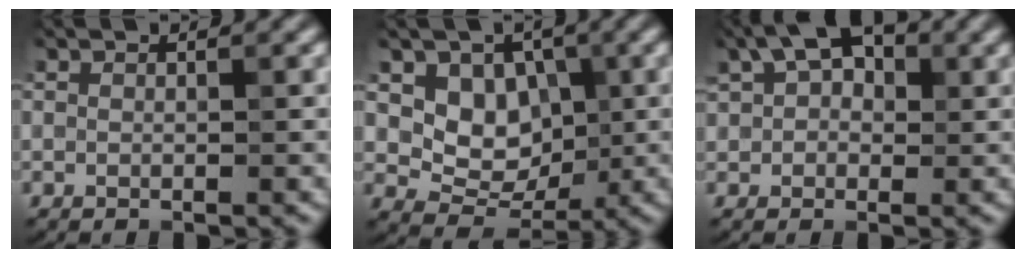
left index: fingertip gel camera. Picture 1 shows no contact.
{"total": 5.0, "force": [0.8, 4.1, 2.9], "torque": [-0.039, -0.011, 0.010]}
{"total": 5.4, "force": [2.2, 3.4, 3.5], "torque": [-0.059, 0.017, 0.020]}